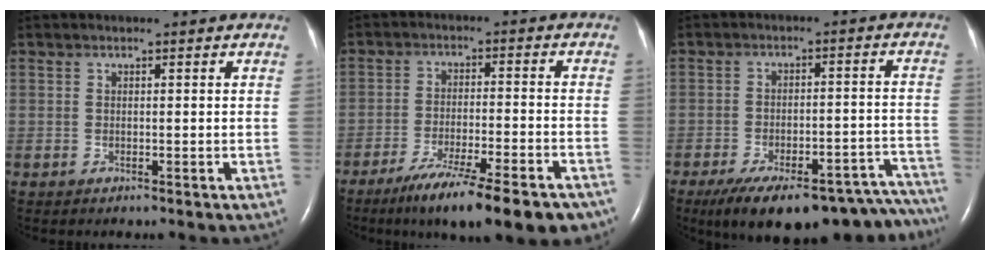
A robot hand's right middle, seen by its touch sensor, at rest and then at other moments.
{"total": 17.1, "force": [-12.8, 2.4, 11.0], "torque": [-0.127, -0.021, -0.194]}
{"total": 23.4, "force": [-20.0, 6.1, 10.4], "torque": [-0.098, 0.015, -0.261]}